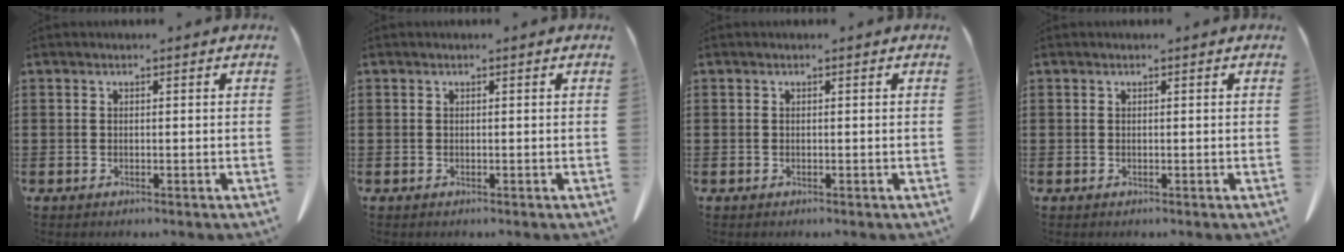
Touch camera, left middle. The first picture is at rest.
{"total": 0.0}
{"total": 0.0}
{"total": 0.0}